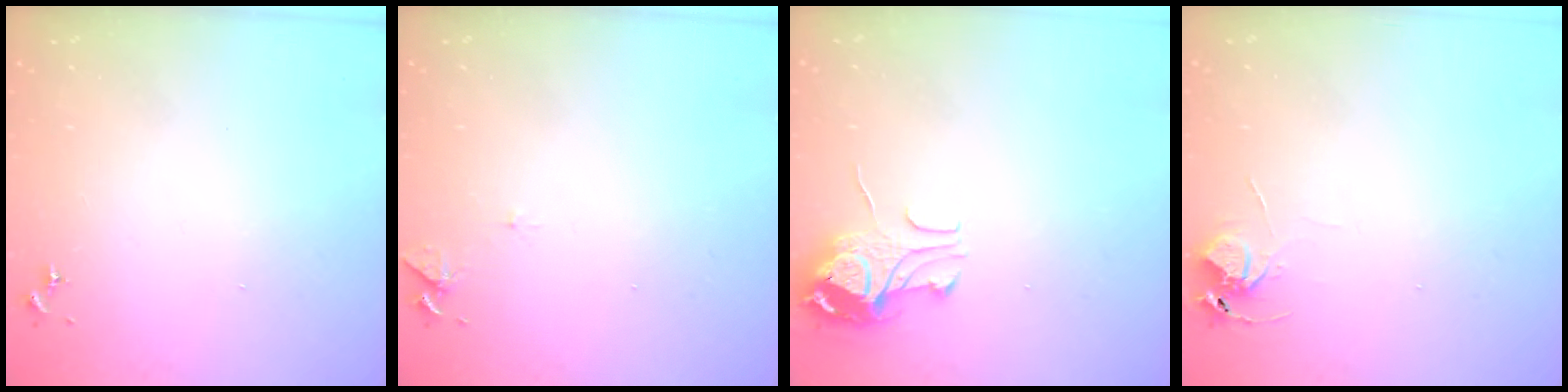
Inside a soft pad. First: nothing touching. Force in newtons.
{"total": 6.2, "press": 6.2, "slide": 0.6}
{"total": 9.8, "press": 9.8, "slide": 1.2}
{"total": 5.7, "press": 5.7, "slide": 0.3}